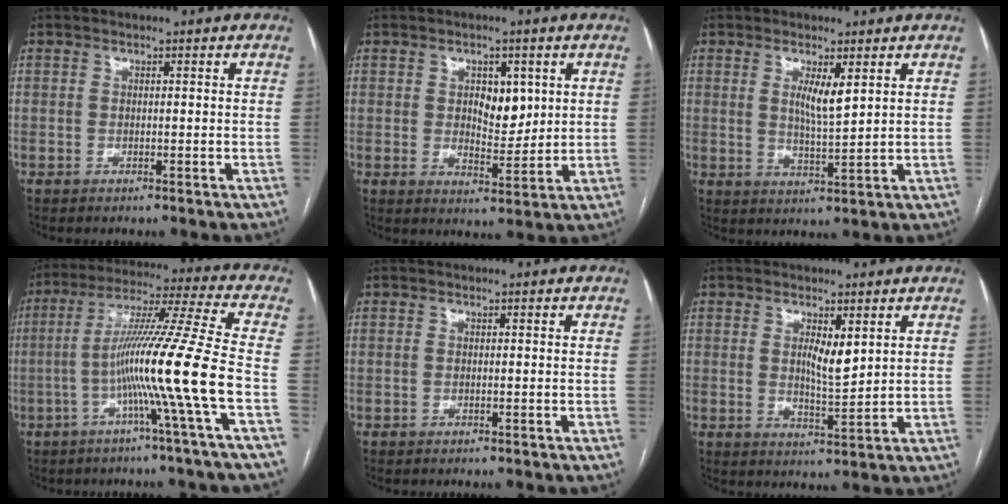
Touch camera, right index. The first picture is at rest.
{"total": 5.6, "force": [1.6, 3.2, 4.4], "torque": [-0.058, 0.000, 0.030]}
{"total": 4.3, "force": [1.8, 0.5, 3.9], "torque": [-0.073, -0.012, 0.035]}
{"total": 15.1, "force": [-4.2, -3.3, 14.1], "torque": [-0.248, -0.001, -0.083]}
{"total": 0.0}
{"total": 4.2, "force": [1.6, 1.1, 3.7], "torque": [-0.065, -0.010, 0.031]}